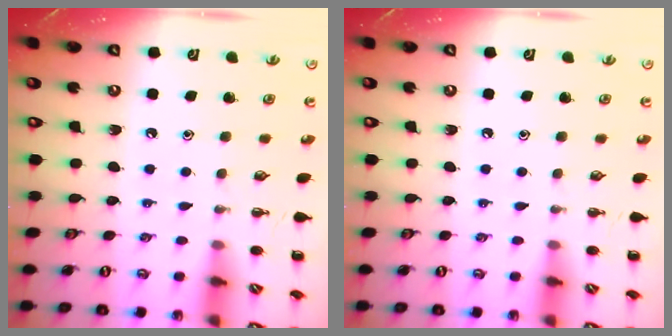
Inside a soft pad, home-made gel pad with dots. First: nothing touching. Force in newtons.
{"total": 0.0}